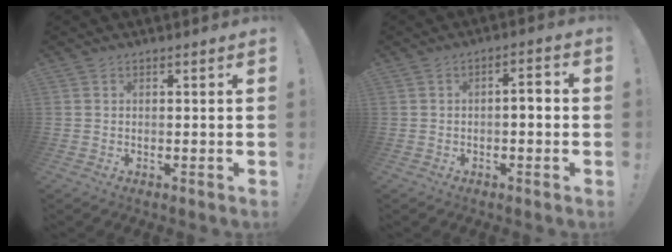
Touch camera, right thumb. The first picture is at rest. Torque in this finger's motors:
{"motor_torque": [-0.10, -0.12, -0.15, -0.11, 0.06]}